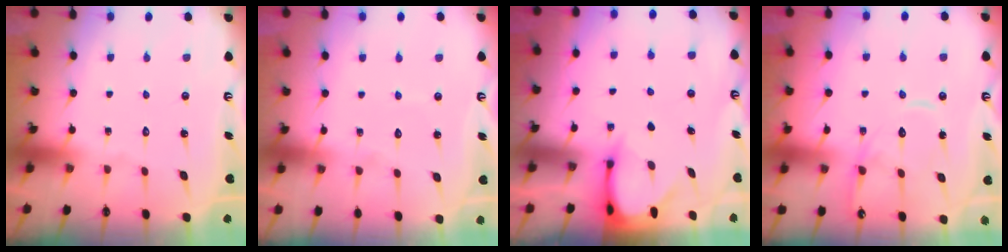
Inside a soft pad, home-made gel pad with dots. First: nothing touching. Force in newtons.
{"total": 3.0, "press": 3.0, "slide": 0.2}
{"total": 3.4, "press": 3.4, "slide": 0.3}
{"total": 13.6, "press": 13.6, "slide": 1.3}